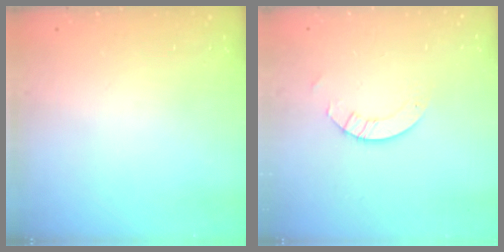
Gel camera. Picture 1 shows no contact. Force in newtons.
{"total": 2.6, "press": 2.6, "slide": 0.2}